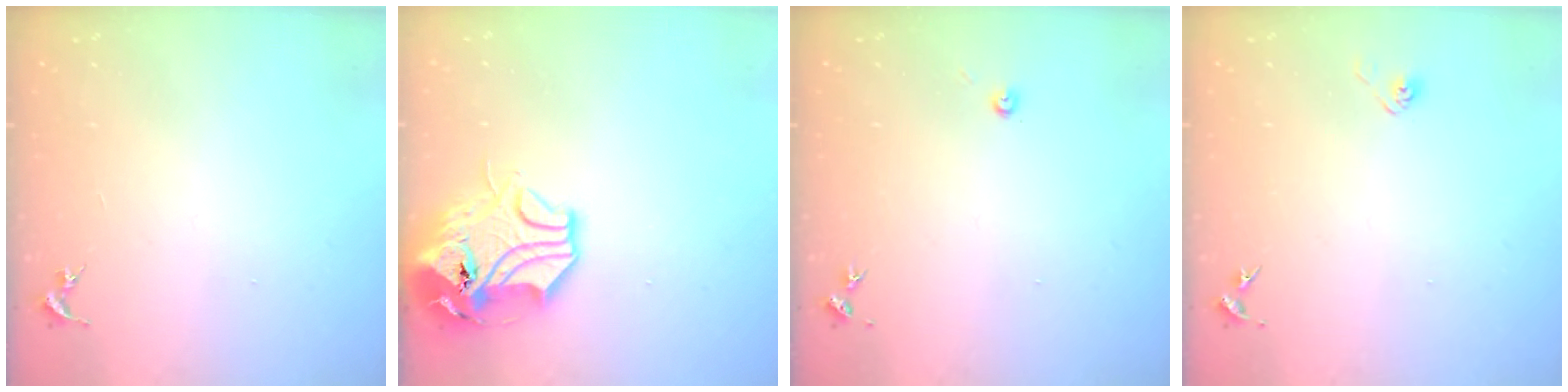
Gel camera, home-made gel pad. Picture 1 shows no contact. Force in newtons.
{"total": 13.8, "press": 13.6, "slide": 2.0}
{"total": 2.7, "press": 2.7, "slide": 0.2}
{"total": 2.9, "press": 2.8, "slide": 0.8}